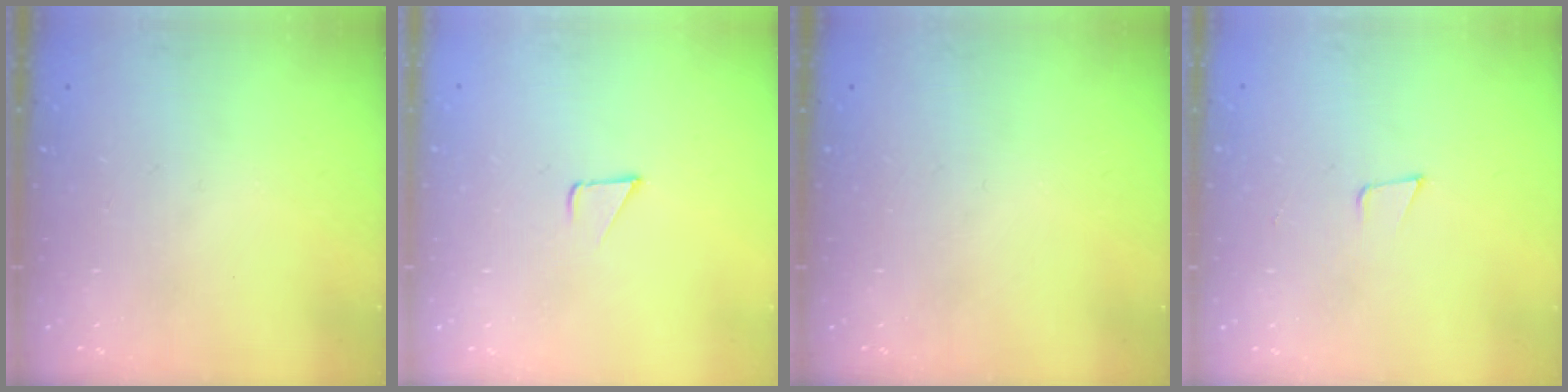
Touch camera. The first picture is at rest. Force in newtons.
{"total": 1.8, "press": 1.7, "slide": 0.1}
{"total": 0.0}
{"total": 3.6, "press": 2.4, "slide": 2.6}